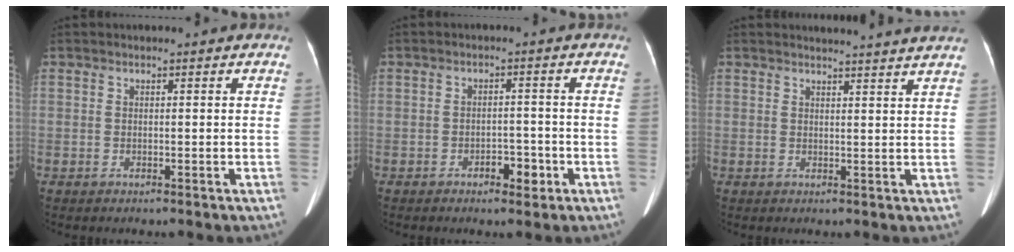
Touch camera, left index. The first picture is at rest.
{"total": 3.1, "force": [-1.7, 1.6, 2.1], "torque": [-0.028, 0.006, -0.022]}
{"total": 8.7, "force": [8.5, -0.8, 2.0], "torque": [-0.017, -0.008, 0.082]}